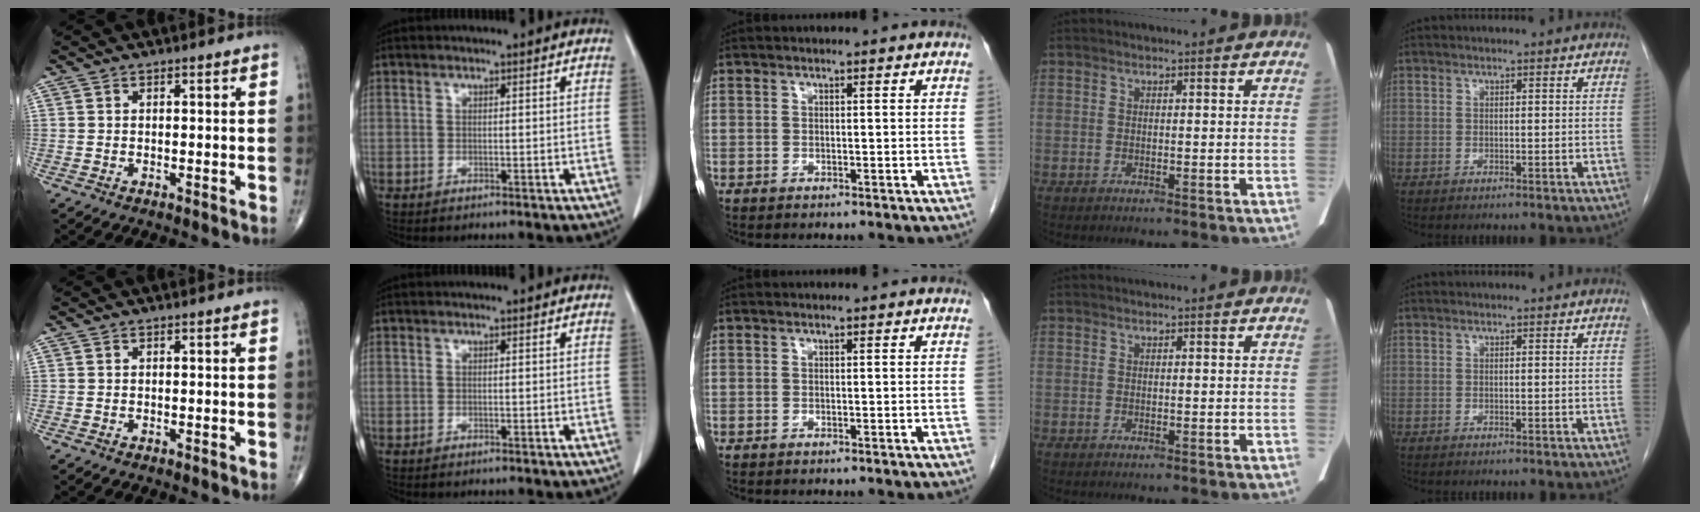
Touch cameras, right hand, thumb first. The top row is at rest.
{}